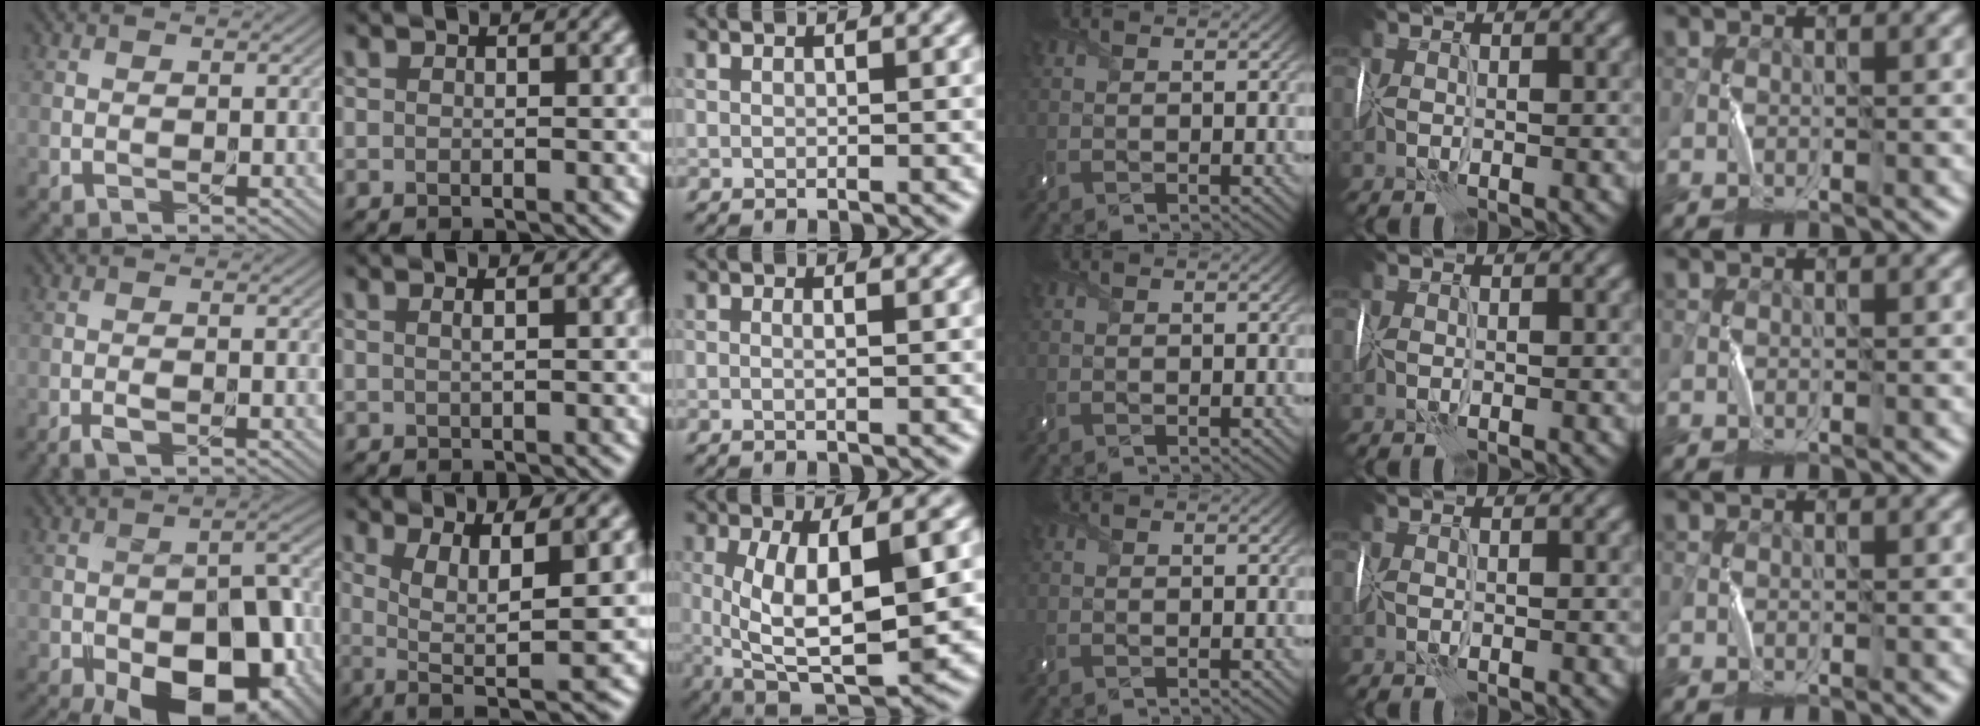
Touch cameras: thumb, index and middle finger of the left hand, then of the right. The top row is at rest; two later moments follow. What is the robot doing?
{"motion": "wrap", "object": "sponge"}